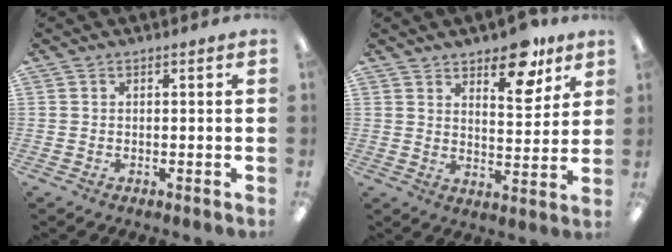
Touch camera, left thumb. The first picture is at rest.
{"total": 10.7, "force": [7.8, 4.7, 5.6], "torque": [-0.055, -0.048, 0.130]}